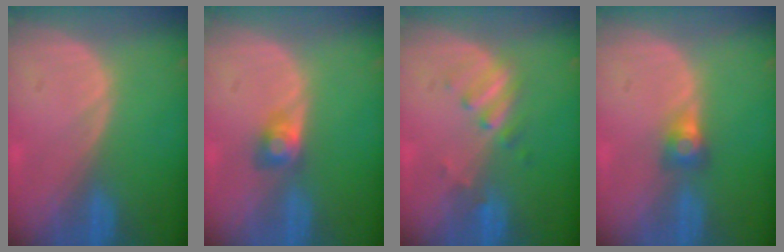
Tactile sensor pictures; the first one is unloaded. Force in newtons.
{"total": 2.6, "press": 2.5, "slide": 0.7}
{"total": 3.2, "press": 3.2, "slide": 0.4}
{"total": 2.7, "press": 2.5, "slide": 1.0}